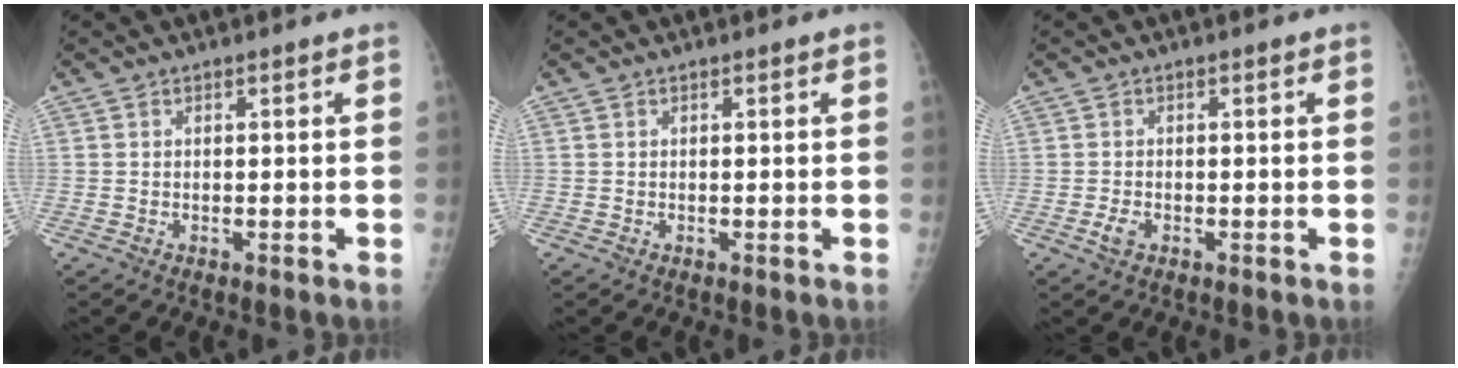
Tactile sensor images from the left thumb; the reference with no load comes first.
{"total": 0.0}
{"total": 2.1, "force": [-0.9, 1.3, 1.4], "torque": [-0.028, 0.001, -0.018]}